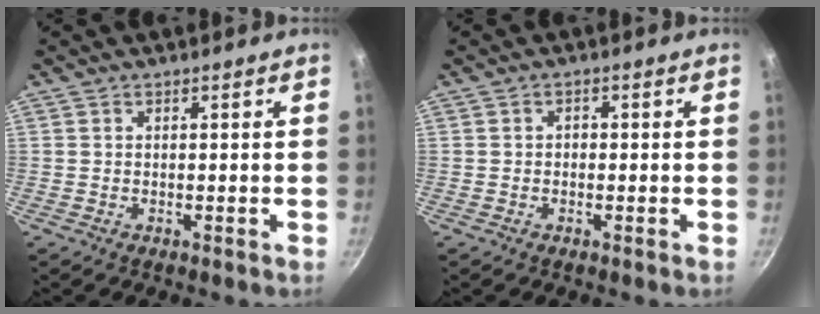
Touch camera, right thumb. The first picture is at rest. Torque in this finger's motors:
{"motor_torque": [-0.37, 0.27, -0.04, 0.12, -0.03]}